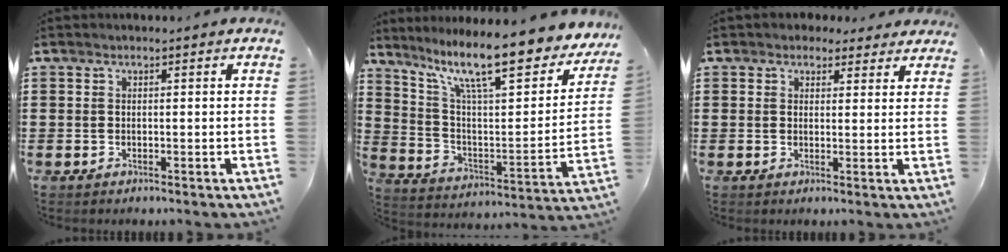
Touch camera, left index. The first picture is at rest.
{"total": 13.5, "force": [10.2, 2.2, 8.6], "torque": [-0.179, -0.064, 0.167]}
{"total": 2.7, "force": [2.2, 1.4, 0.5], "torque": [-0.010, 0.002, 0.040]}